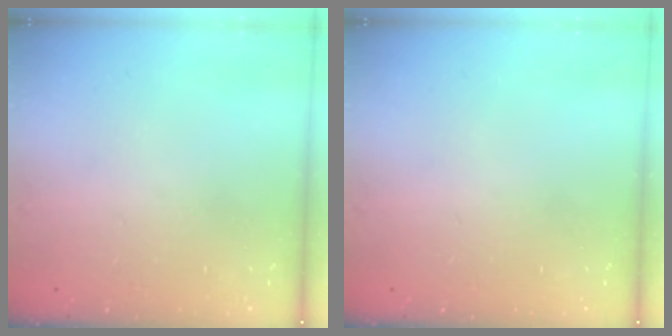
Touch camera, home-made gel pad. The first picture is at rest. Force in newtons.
{"total": 0.0}